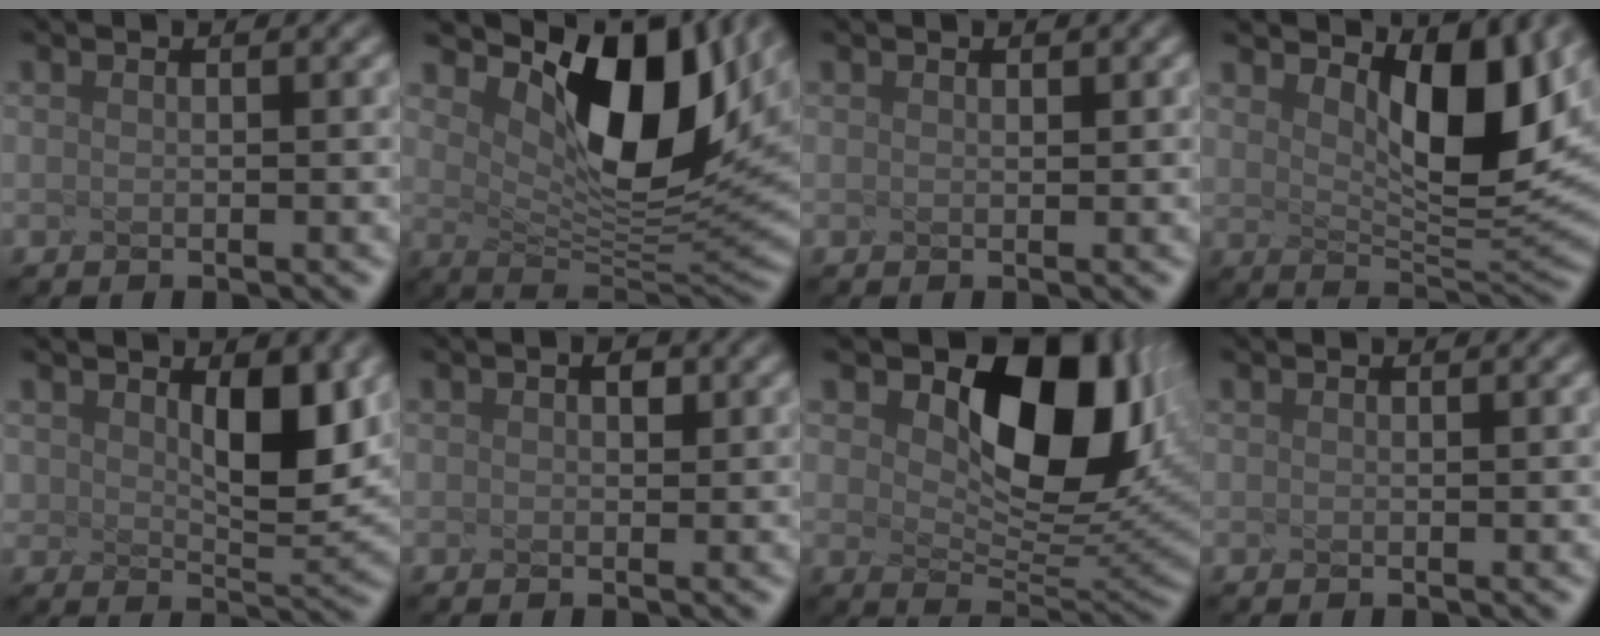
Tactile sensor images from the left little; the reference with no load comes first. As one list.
[{"total": 8.9, "force": [3.0, 4.0, 7.4], "torque": [-0.144, -0.025, 0.102]}, {"total": 0.0}, {"total": 6.5, "force": [2.6, 2.0, 5.6], "torque": [-0.115, -0.025, 0.084]}, {"total": 2.8, "force": [0.9, 0.8, 2.5], "torque": [-0.072, -0.017, 0.056]}, {"total": 1.4, "force": [-0.8, -0.9, -0.7], "torque": [-0.016, -0.011, 0.027]}, {"total": 7.1, "force": [1.9, 4.1, 5.4], "torque": [-0.113, -0.021, 0.070]}, {"total": 0.0}]